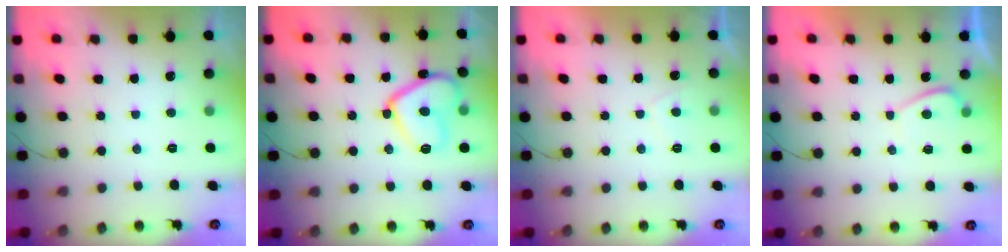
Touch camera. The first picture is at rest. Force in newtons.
{"total": 14.0, "press": 13.9, "slide": 0.9}
{"total": 2.8, "press": 2.7, "slide": 0.8}
{"total": 1.9, "press": 1.8, "slide": 0.7}